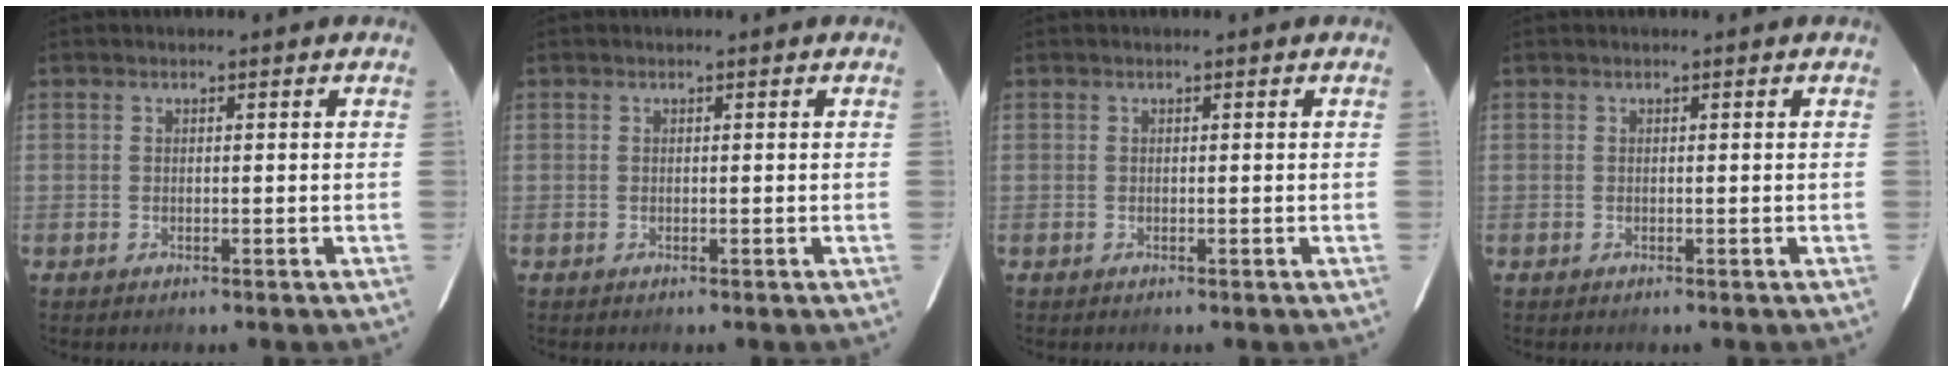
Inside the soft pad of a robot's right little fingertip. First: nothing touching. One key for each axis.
{"total": 0.0}
{"total": 0.0}
{"total": 0.0}